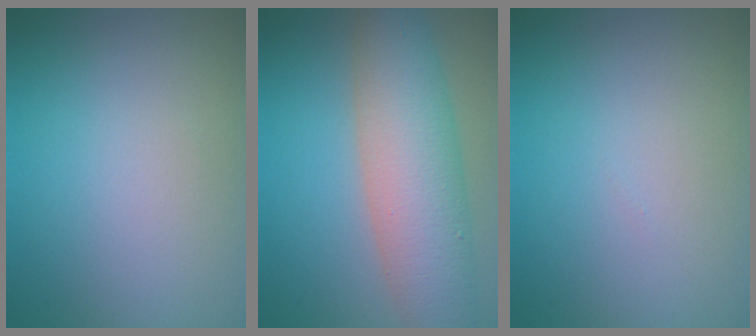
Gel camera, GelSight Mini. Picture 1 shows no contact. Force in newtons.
{"total": 8.4, "press": 8.4, "slide": 0.3}
{"total": 0.0}